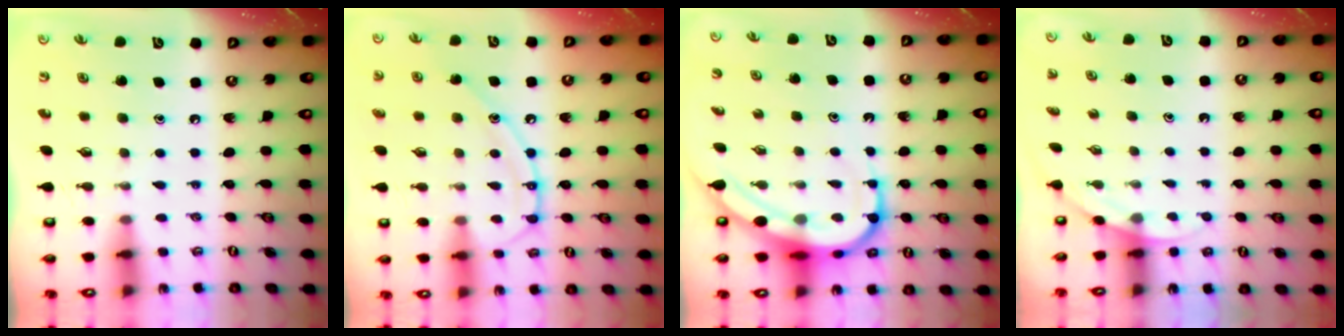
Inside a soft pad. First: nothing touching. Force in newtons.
{"total": 12.3, "press": 12.2, "slide": 1.0}
{"total": 10.6, "press": 10.6, "slide": 1.0}
{"total": 2.6, "press": 2.6, "slide": 0.1}